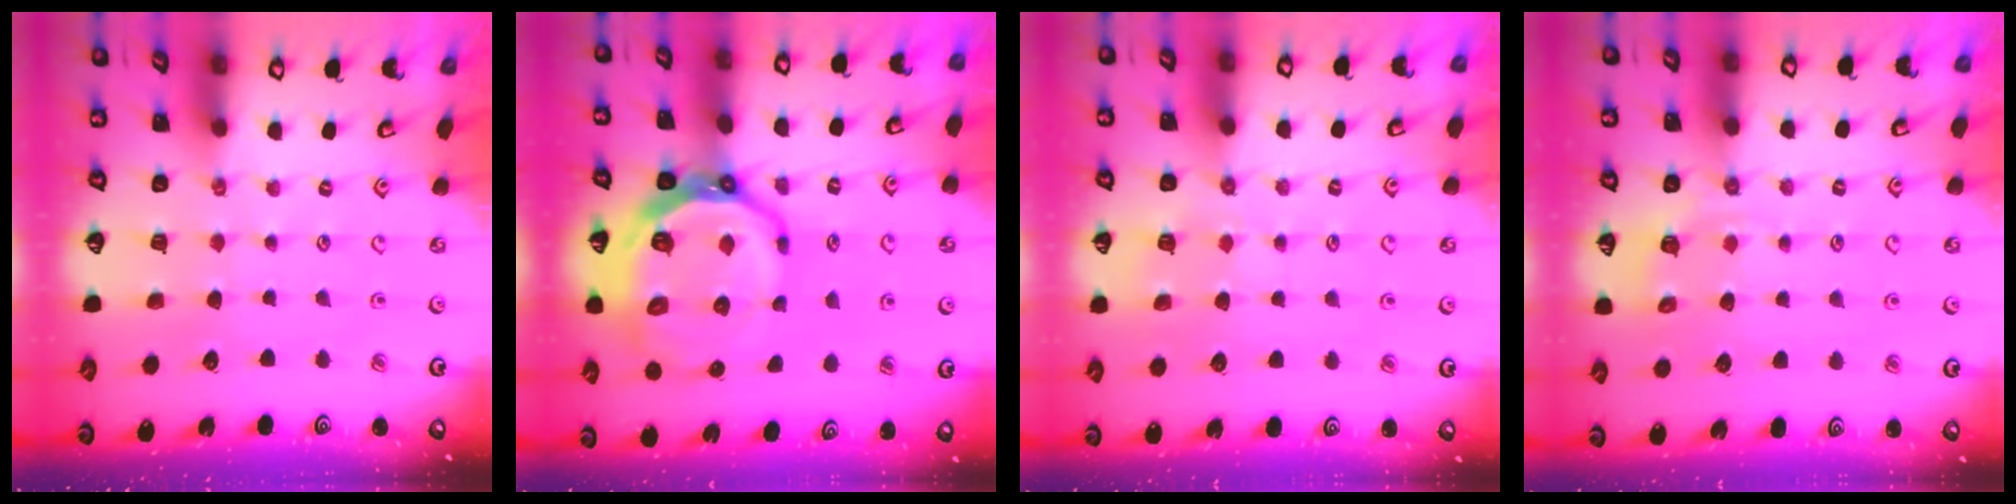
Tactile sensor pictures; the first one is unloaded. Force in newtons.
{"total": 17.3, "press": 16.8, "slide": 4.4}
{"total": 5.9, "press": 5.8, "slide": 1.0}
{"total": 4.3, "press": 4.0, "slide": 1.5}